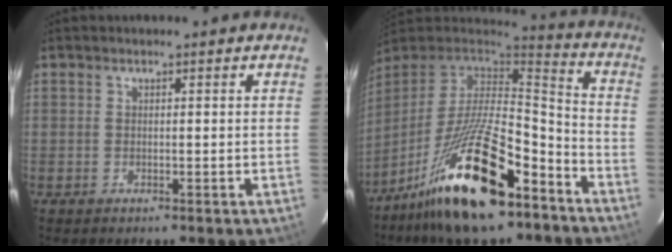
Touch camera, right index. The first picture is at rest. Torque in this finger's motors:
{"motor_torque": [1.56, -0.58, 1.05, 0.21]}